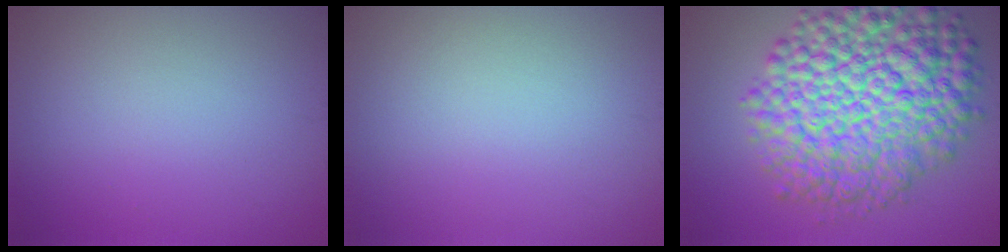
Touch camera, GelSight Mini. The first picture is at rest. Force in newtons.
{"total": 0.0}
{"total": 12.8, "press": 12.8, "slide": 0.4}